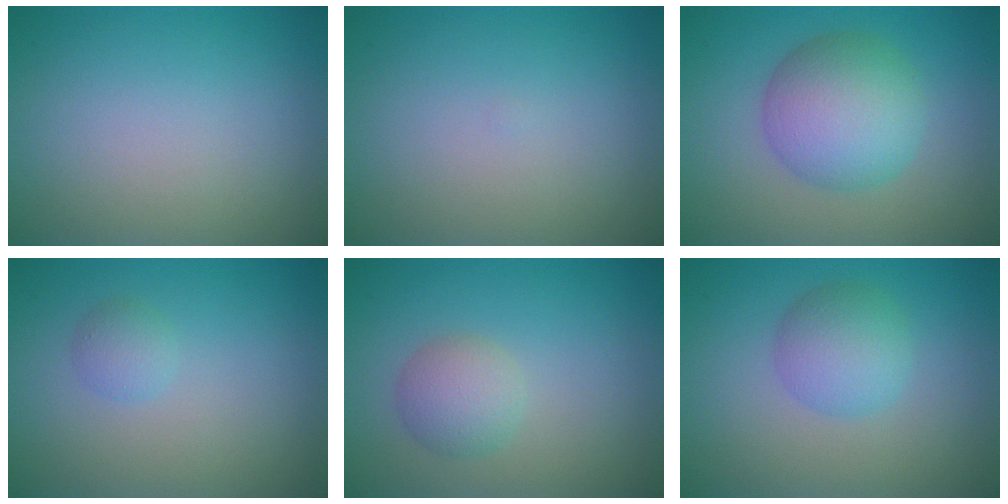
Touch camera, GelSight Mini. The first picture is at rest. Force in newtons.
{"total": 0.0}
{"total": 6.9, "press": 6.9, "slide": 0.3}
{"total": 1.3, "press": 1.3, "slide": 0.1}
{"total": 2.7, "press": 2.7, "slide": 0.1}
{"total": 3.6, "press": 3.6, "slide": 0.1}